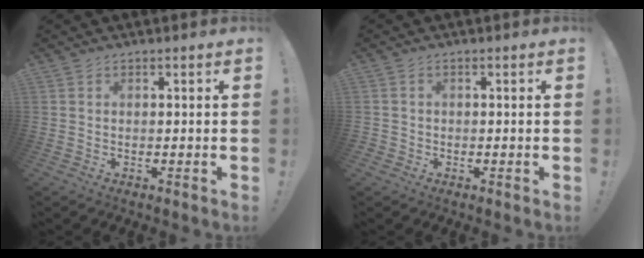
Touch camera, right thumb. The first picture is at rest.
{"total": 1.2, "force": [-0.6, 1.0, 0.2], "torque": [-0.010, 0.005, -0.010]}